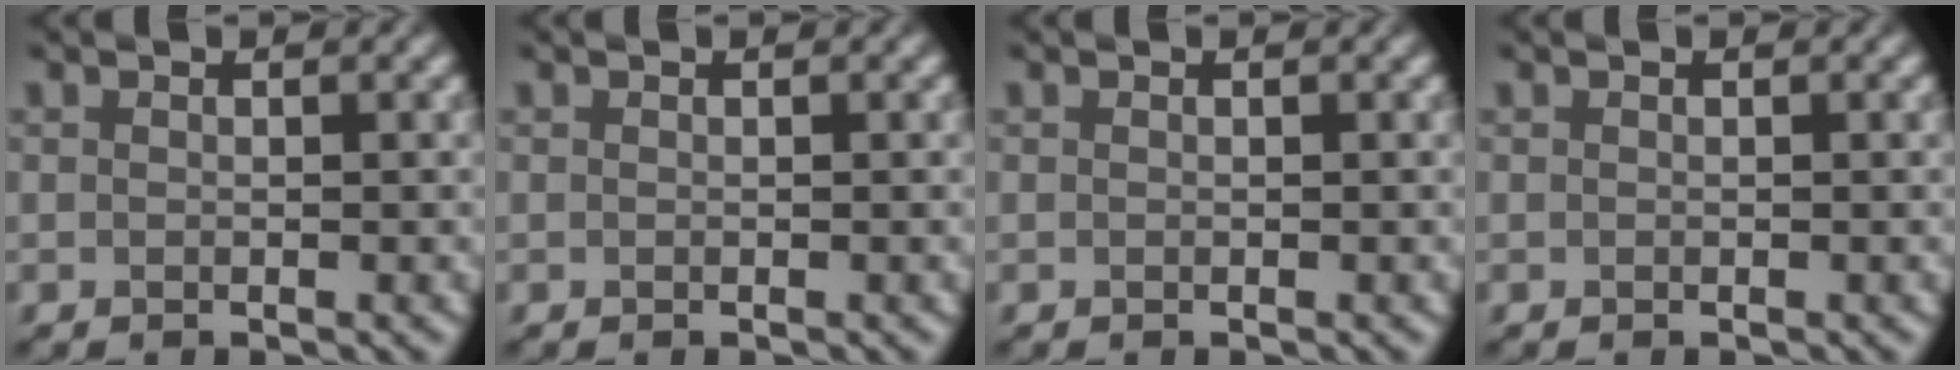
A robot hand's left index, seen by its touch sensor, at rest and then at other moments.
{"total": 0.0}
{"total": 0.0}
{"total": 0.0}